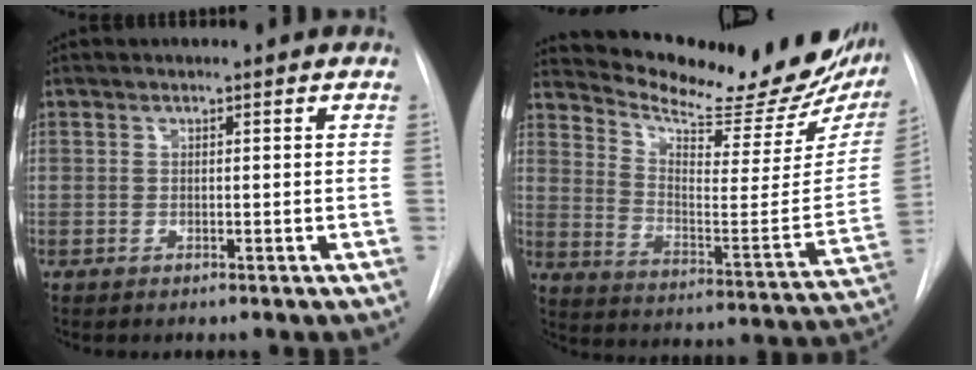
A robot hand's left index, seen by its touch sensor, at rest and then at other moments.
{"total": 25.1, "force": [21.8, 5.1, 11.3], "torque": [-0.174, -0.082, 0.286]}